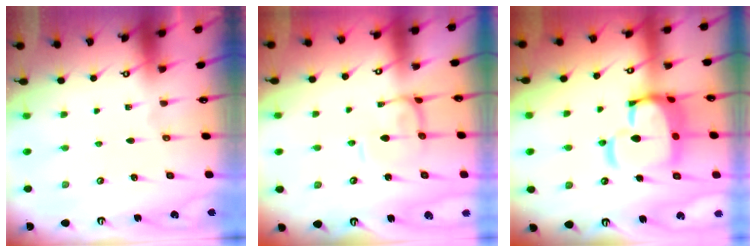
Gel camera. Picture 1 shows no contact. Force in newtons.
{"total": 0.6, "press": 0.5, "slide": 0.4}
{"total": 13.3, "press": 13.2, "slide": 1.6}